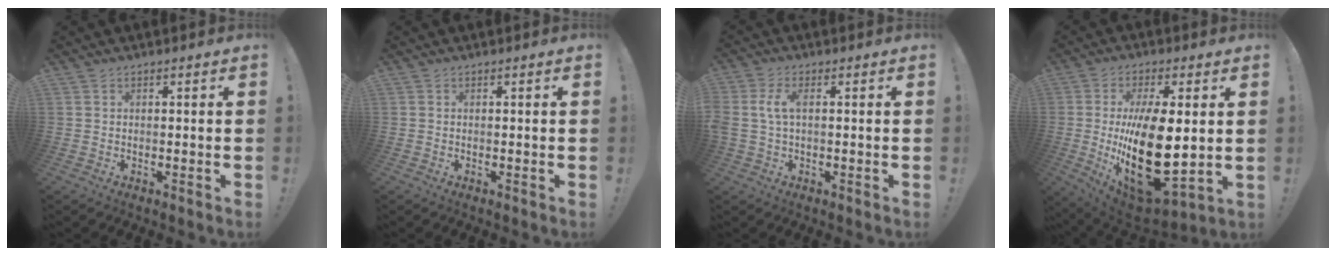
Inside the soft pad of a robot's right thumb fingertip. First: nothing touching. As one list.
[{"total": 0.0}, {"total": 5.1, "force": [0.2, 2.2, 4.6], "torque": [-0.097, 0.003, 0.003]}, {"total": 24.9, "force": [-0.2, 11.4, 22.2], "torque": [-0.408, -0.031, 0.009]}]